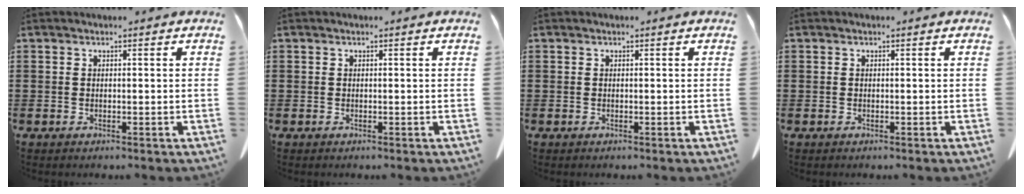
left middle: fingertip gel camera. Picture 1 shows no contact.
{"total": 0.0}
{"total": 0.0}
{"total": 0.0}